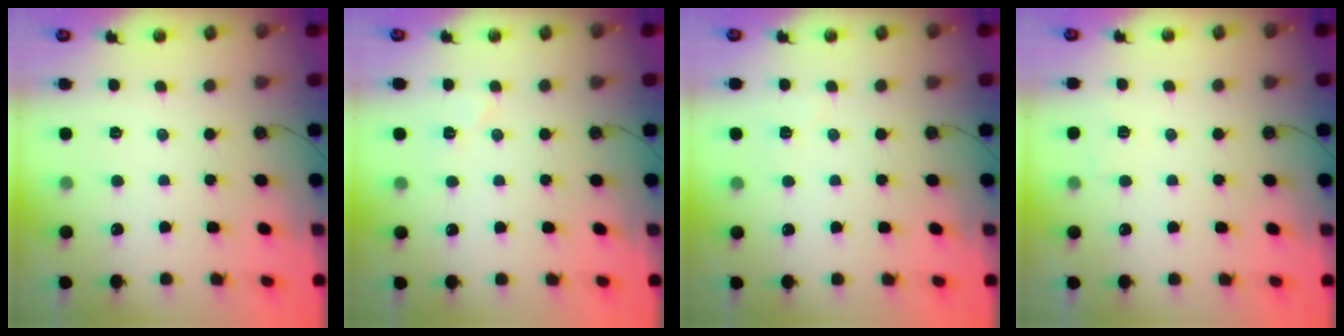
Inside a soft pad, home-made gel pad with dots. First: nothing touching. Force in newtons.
{"total": 5.2, "press": 4.9, "slide": 1.7}
{"total": 3.8, "press": 2.9, "slide": 2.4}
{"total": 4.5, "press": 4.1, "slide": 1.8}